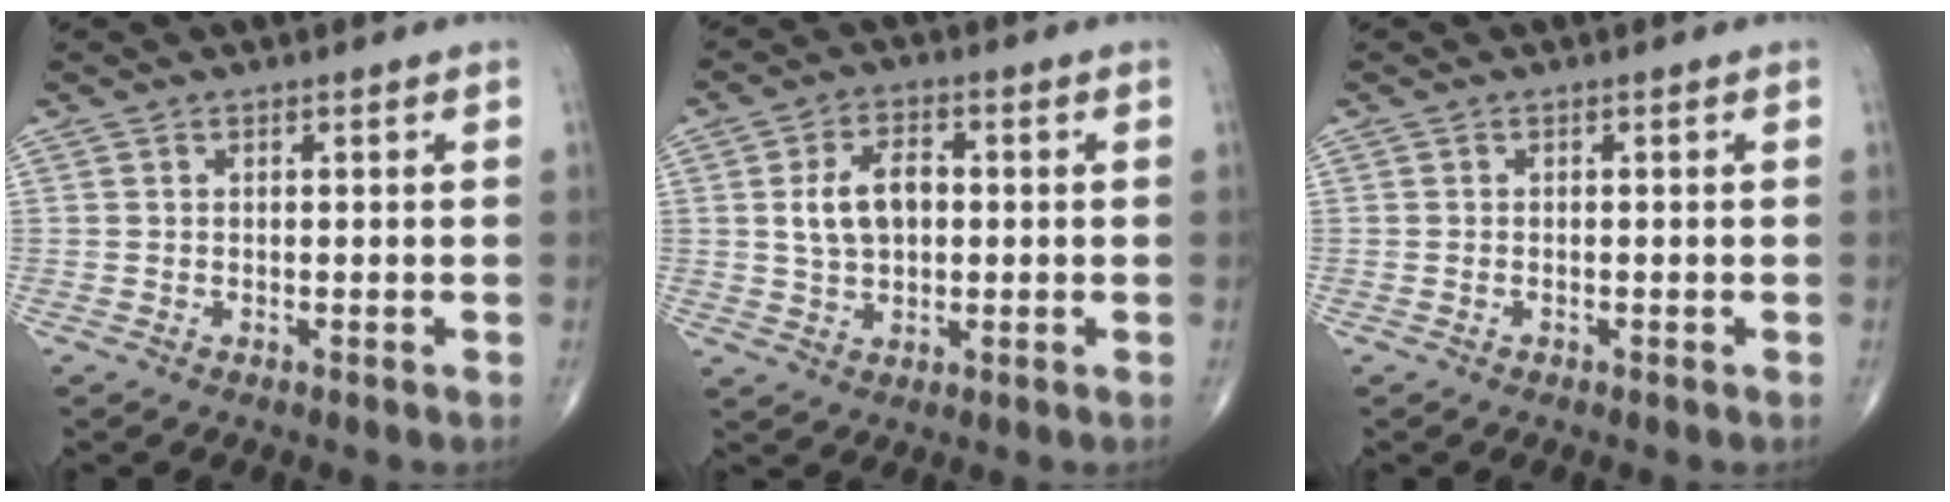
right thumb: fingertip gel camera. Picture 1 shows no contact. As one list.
[{"total": 7.9, "force": [0.7, 5.0, 6.1], "torque": [-0.096, 0.011, 0.012]}, {"total": 0.0}]